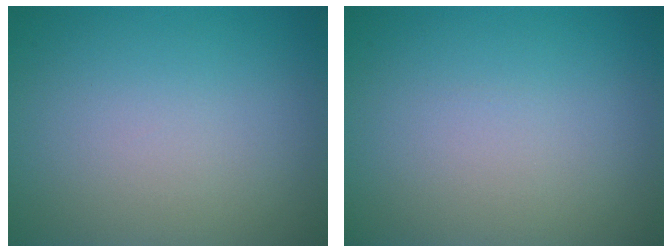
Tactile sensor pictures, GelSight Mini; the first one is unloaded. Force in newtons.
{"total": 0.0}